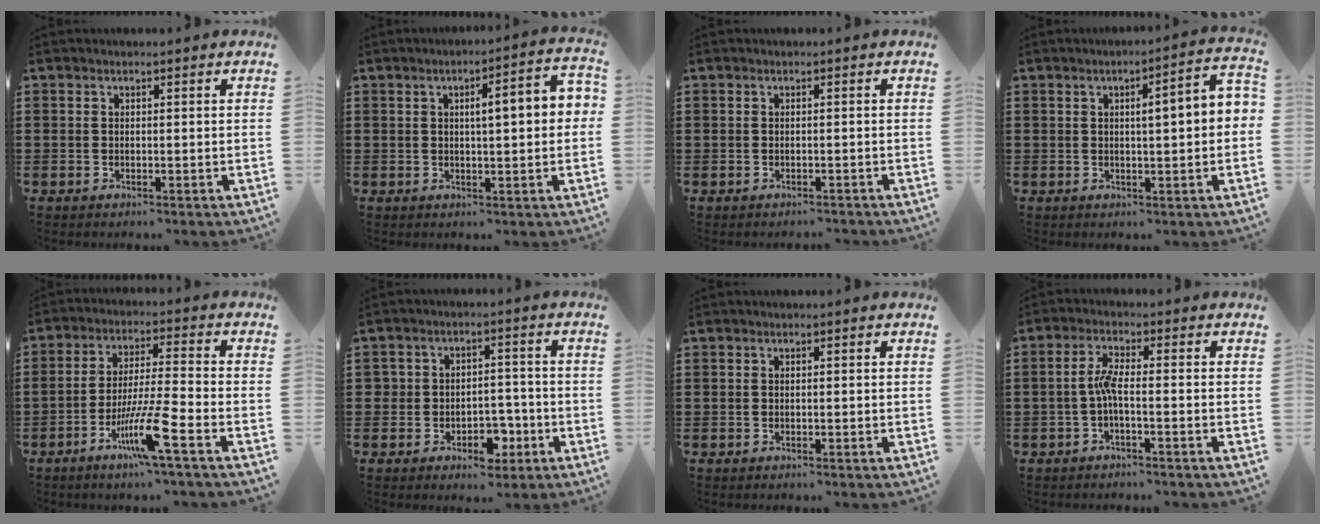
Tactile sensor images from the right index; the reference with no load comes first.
{"total": 5.3, "force": [0.7, 0.9, 5.2], "torque": [-0.080, -0.003, 0.003]}
{"total": 0.7, "force": [-0.6, 0.3, 0.0], "torque": [0.000, 0.000, -0.014]}
{"total": 3.4, "force": [0.1, 0.3, 3.4], "torque": [-0.063, -0.002, -0.004]}
{"total": 9.8, "force": [-5.1, 0.4, 8.4], "torque": [-0.168, -0.008, -0.097]}
{"total": 4.8, "force": [-2.0, 3.7, 2.3], "torque": [-0.046, 0.013, -0.037]}
{"total": 0.0}
{"total": 3.6, "force": [-1.0, 0.7, 3.4], "torque": [-0.079, -0.002, -0.025]}